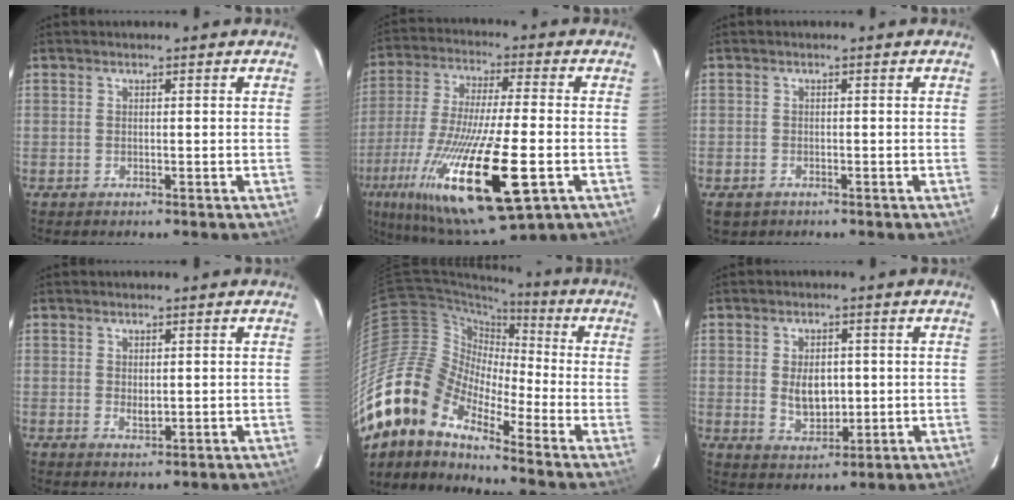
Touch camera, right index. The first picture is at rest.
{"total": 25.5, "force": [-10.3, 5.9, 22.6], "torque": [-0.449, -0.074, -0.184]}
{"total": 2.8, "force": [-1.5, 2.0, 1.1], "torque": [-0.027, -0.005, -0.020]}
{"total": 1.8, "force": [0.2, 1.1, 1.5], "torque": [-0.025, -0.002, 0.005]}
{"total": 20.5, "force": [-13.5, 8.9, 12.6], "torque": [-0.224, -0.037, -0.265]}
{"total": 6.7, "force": [0.2, 4.3, 5.2], "torque": [-0.092, -0.003, 0.013]}